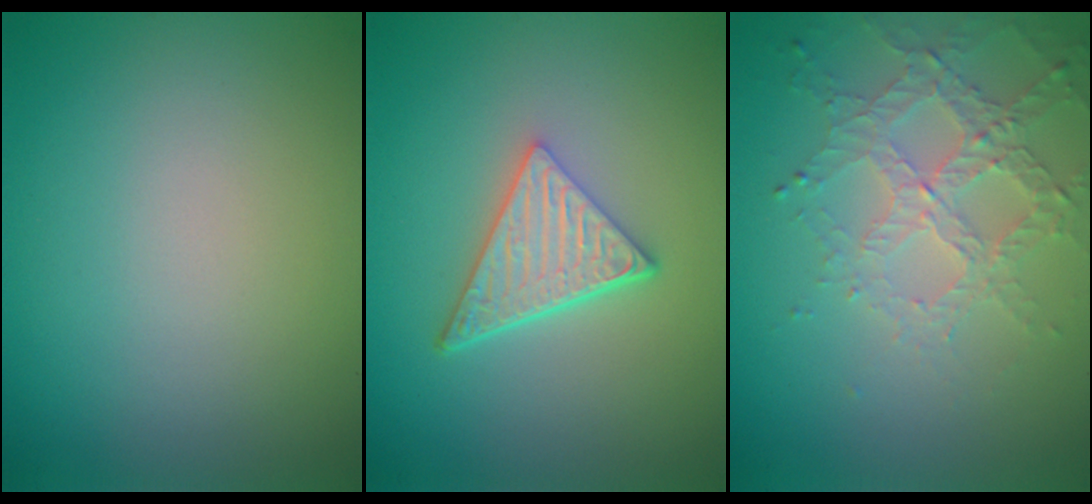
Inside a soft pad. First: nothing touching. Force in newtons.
{"total": 4.7, "press": 3.4, "slide": 3.3}
{"total": 3.2, "press": 2.9, "slide": 1.4}